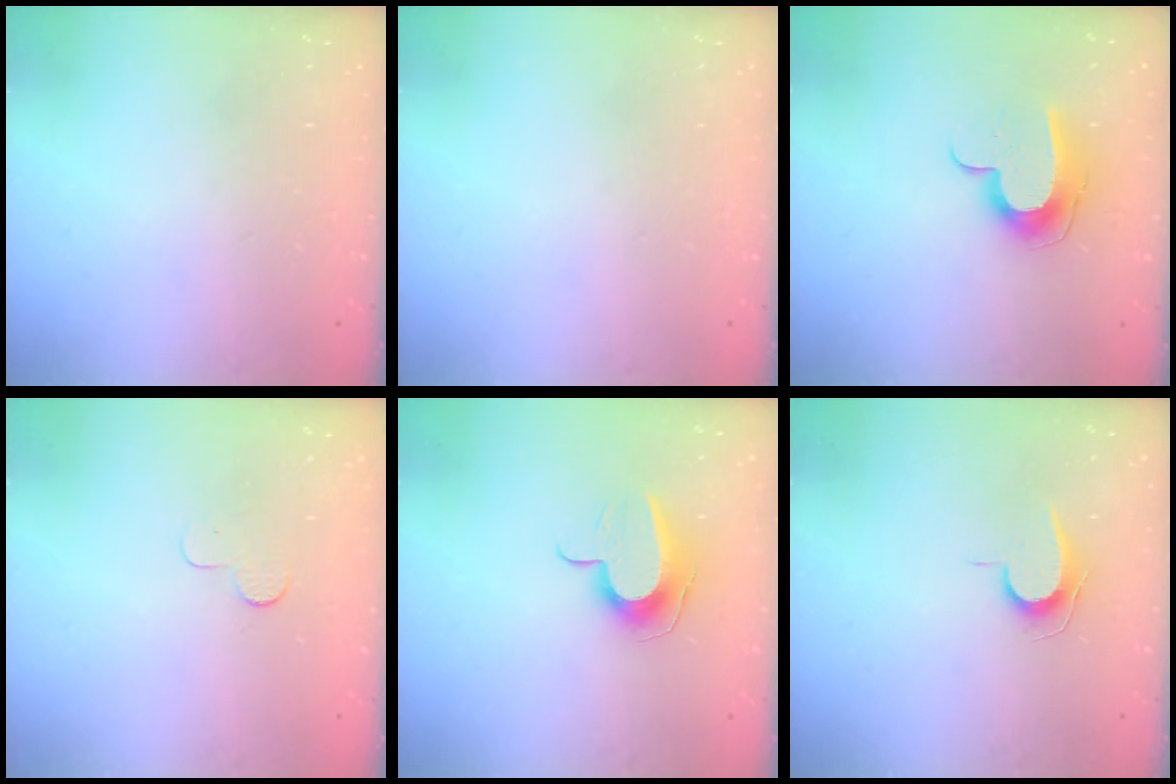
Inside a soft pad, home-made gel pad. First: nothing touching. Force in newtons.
{"total": 0.0}
{"total": 10.2, "press": 10.2, "slide": 0.1}
{"total": 2.9, "press": 2.9, "slide": 0.3}
{"total": 10.0, "press": 10.0, "slide": 1.2}
{"total": 6.9, "press": 6.8, "slide": 0.7}